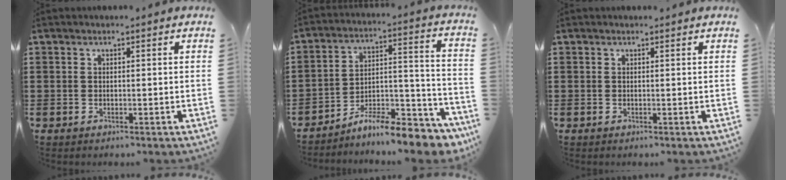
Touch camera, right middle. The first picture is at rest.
{"total": 9.5, "force": [-8.8, 1.0, 3.5], "torque": [-0.044, 0.020, -0.169]}
{"total": 0.0}